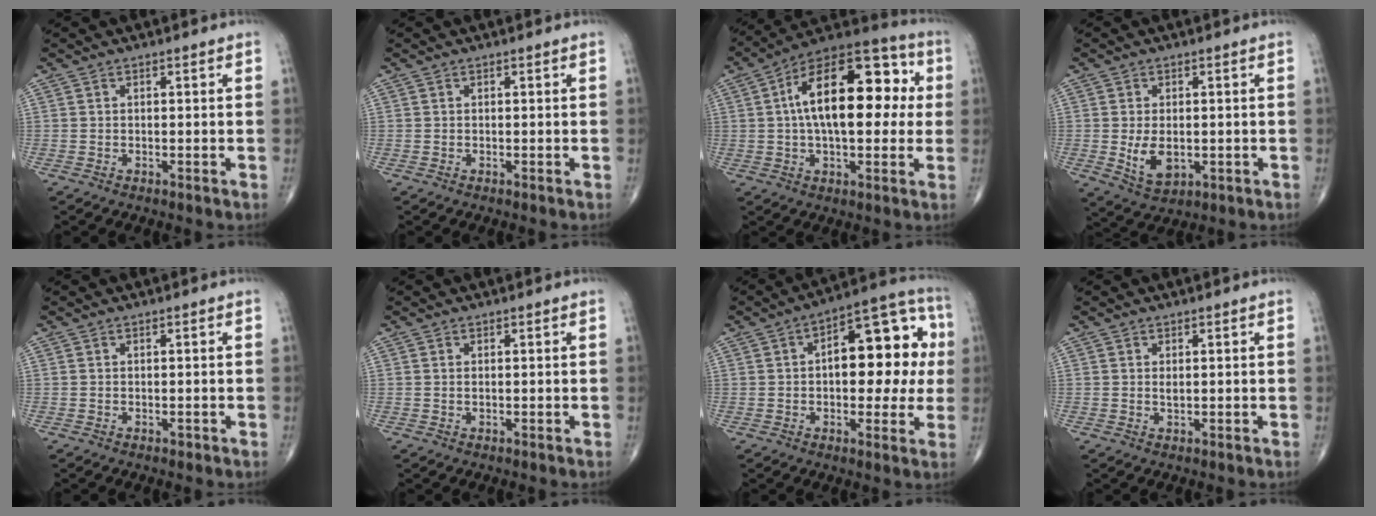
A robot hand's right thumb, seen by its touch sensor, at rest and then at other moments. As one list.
[{"total": 0.0}, {"total": 21.6, "force": [2.8, 10.8, 18.5], "torque": [-0.263, 0.032, 0.030]}, {"total": 6.3, "force": [-0.7, 3.9, 4.9], "torque": [-0.079, -0.012, -0.001]}, {"total": 0.5, "force": [-0.2, 0.3, 0.3], "torque": [-0.002, 0.001, -0.004]}, {"total": 0.0}, {"total": 17.9, "force": [1.9, 8.7, 15.5], "torque": [-0.169, 0.030, 0.018]}, {"total": 0.8, "force": [0.2, 0.3, 0.7], "torque": [-0.012, -0.004, 0.004]}]